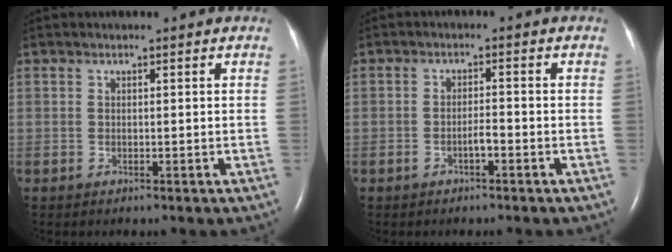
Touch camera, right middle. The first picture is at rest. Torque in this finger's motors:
{"motor_torque": [-0.02, 0.02, 0.01, 0.03]}